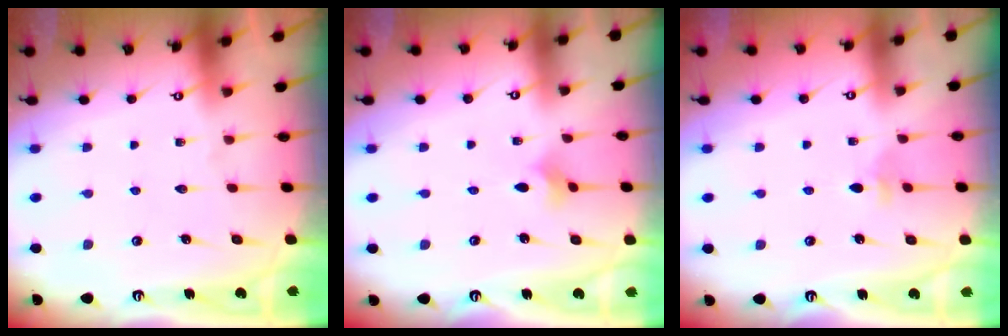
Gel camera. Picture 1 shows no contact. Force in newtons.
{"total": 2.1, "press": 2.0, "slide": 0.5}
{"total": 2.9, "press": 2.8, "slide": 0.8}